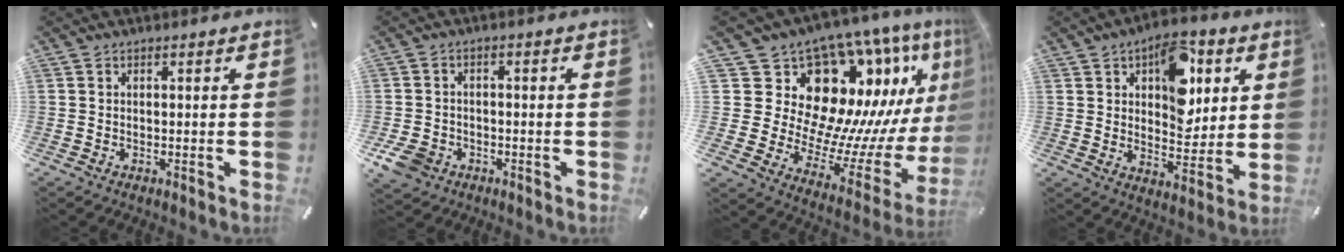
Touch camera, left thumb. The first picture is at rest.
{"total": 5.7, "force": [-2.8, 4.4, 2.3], "torque": [-0.060, 0.011, -0.053]}
{"total": 21.1, "force": [13.8, 11.5, 11.2], "torque": [-0.142, -0.170, 0.268]}
{"total": 15.0, "force": [6.1, 9.5, 9.9], "torque": [-0.124, -0.017, 0.104]}